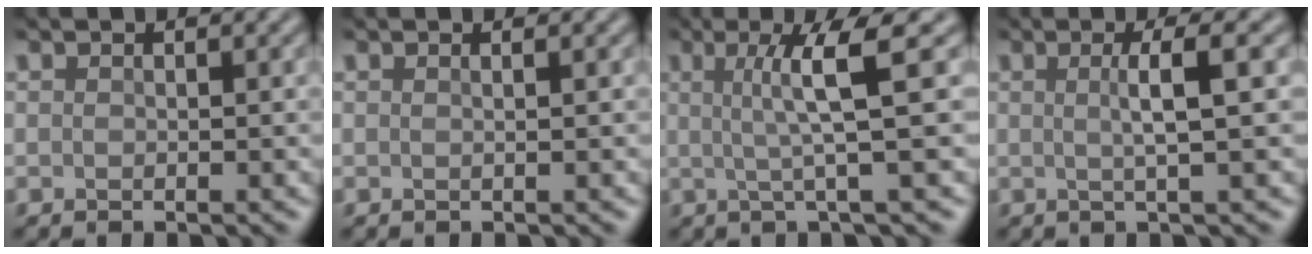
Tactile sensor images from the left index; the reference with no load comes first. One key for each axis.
{"total": 1.0, "fx": 0.4, "fy": 0.5, "fz": 0.9, "tx": -0.004, "ty": 0.000, "tz": -0.005}
{"total": 5.1, "fx": 0.9, "fy": 0.6, "fz": 4.9, "tx": -0.085, "ty": 0.003, "tz": 0.016}
{"total": 3.7, "fx": 0.5, "fy": 0.7, "fz": 3.6, "tx": -0.057, "ty": 0.006, "tz": 0.002}